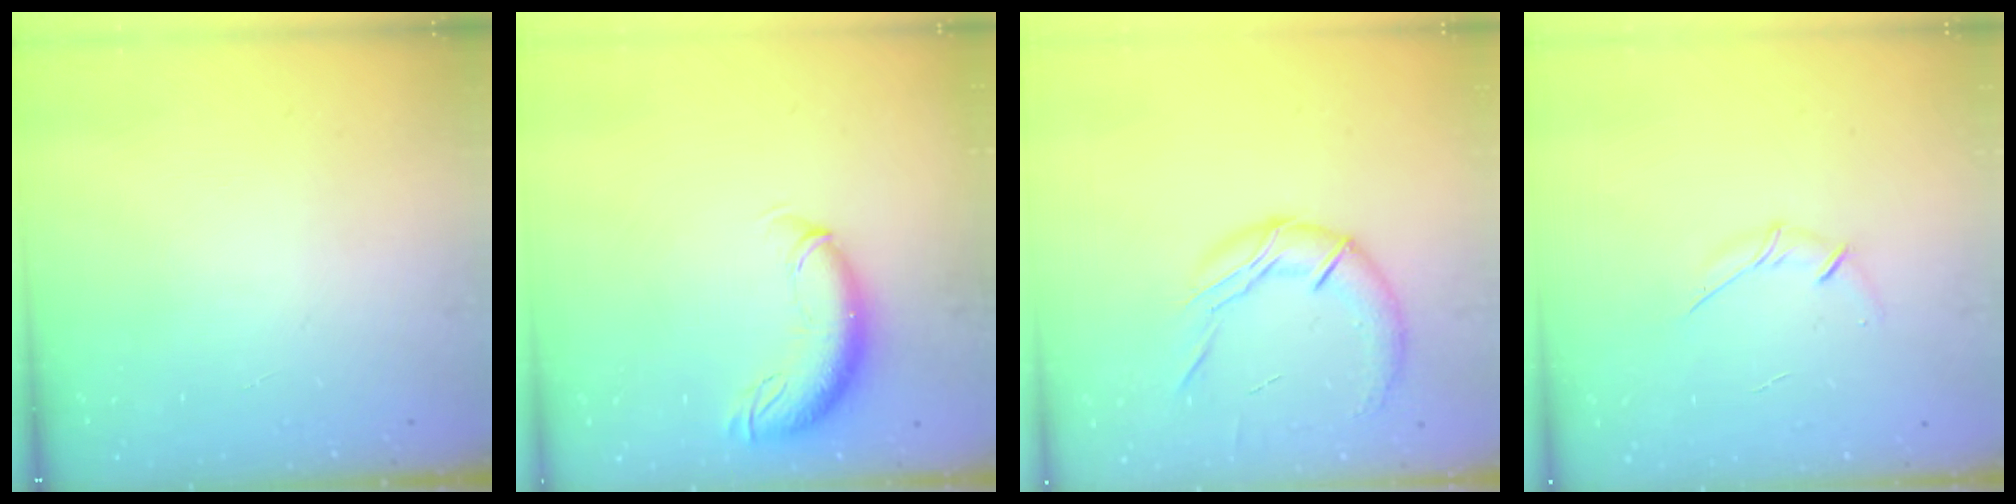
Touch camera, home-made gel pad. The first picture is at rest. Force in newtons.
{"total": 10.2, "press": 10.0, "slide": 2.3}
{"total": 12.1, "press": 12.0, "slide": 1.1}
{"total": 5.4, "press": 5.3, "slide": 1.0}